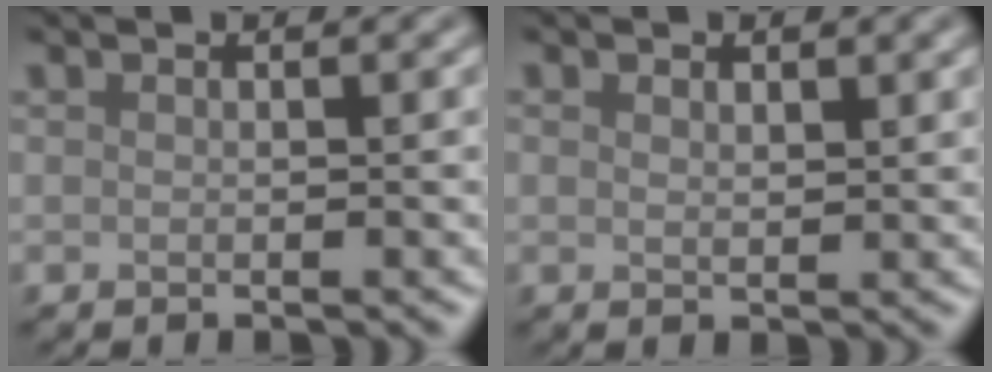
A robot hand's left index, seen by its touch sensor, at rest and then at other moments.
{"total": 1.2, "force": [0.7, 0.6, 0.8], "torque": [-0.012, -0.001, 0.015]}